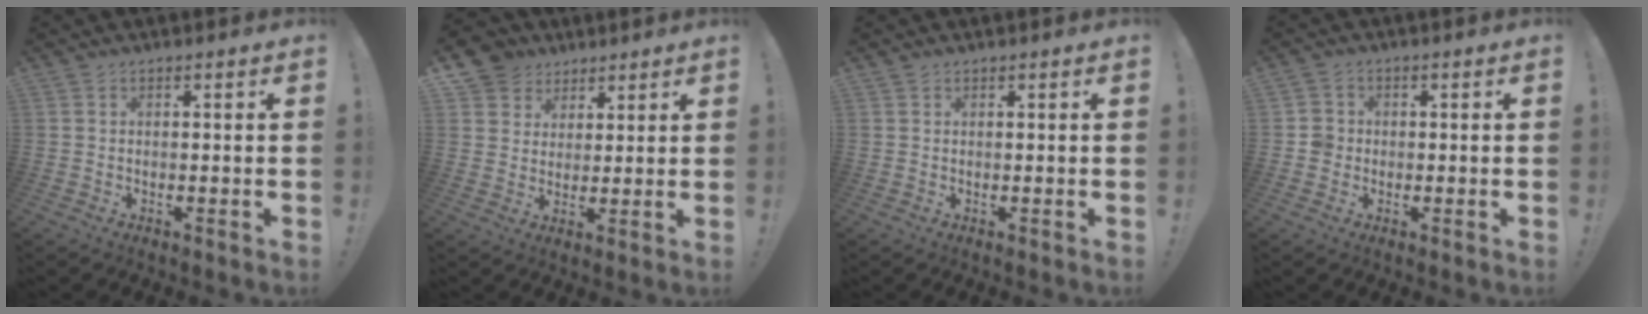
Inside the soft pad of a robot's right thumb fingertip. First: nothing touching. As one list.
[{"total": 7.5, "force": [3.9, 6.3, 0.9], "torque": [-0.017, -0.027, 0.081]}, {"total": 0.7, "force": [0.6, 0.4, 0.1], "torque": [0.002, -0.002, 0.010]}, {"total": 3.7, "force": [-0.8, 3.5, 0.9], "torque": [-0.009, 0.011, -0.014]}]